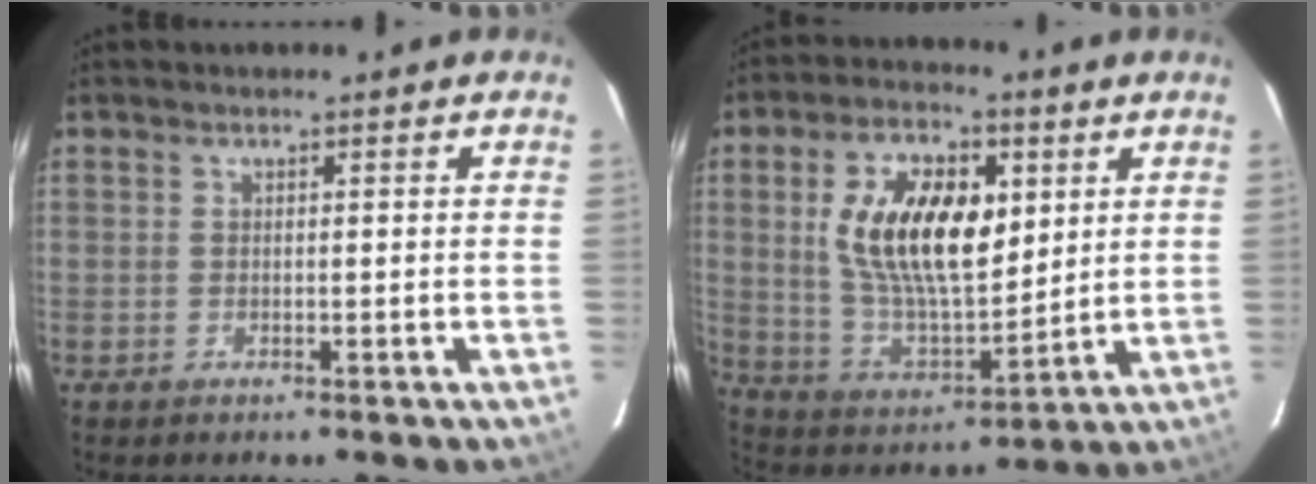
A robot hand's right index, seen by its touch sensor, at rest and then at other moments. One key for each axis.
{"total": 18.4, "fx": 4.7, "fy": 9.4, "fz": 15.2, "tx": -0.283, "ty": 0.012, "tz": 0.096}